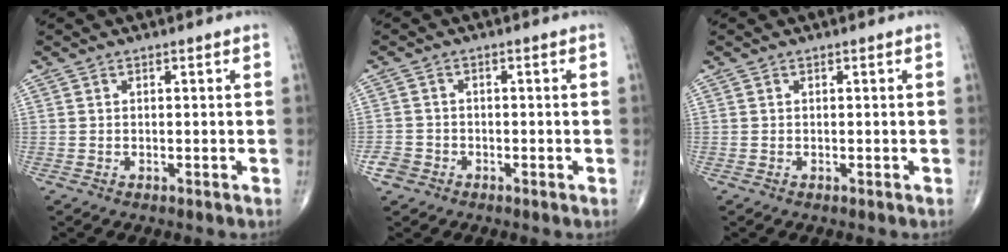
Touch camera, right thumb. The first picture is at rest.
{"total": 2.6, "force": [-1.5, 2.0, 0.5], "torque": [0.000, 0.009, -0.031]}
{"total": 0.0}